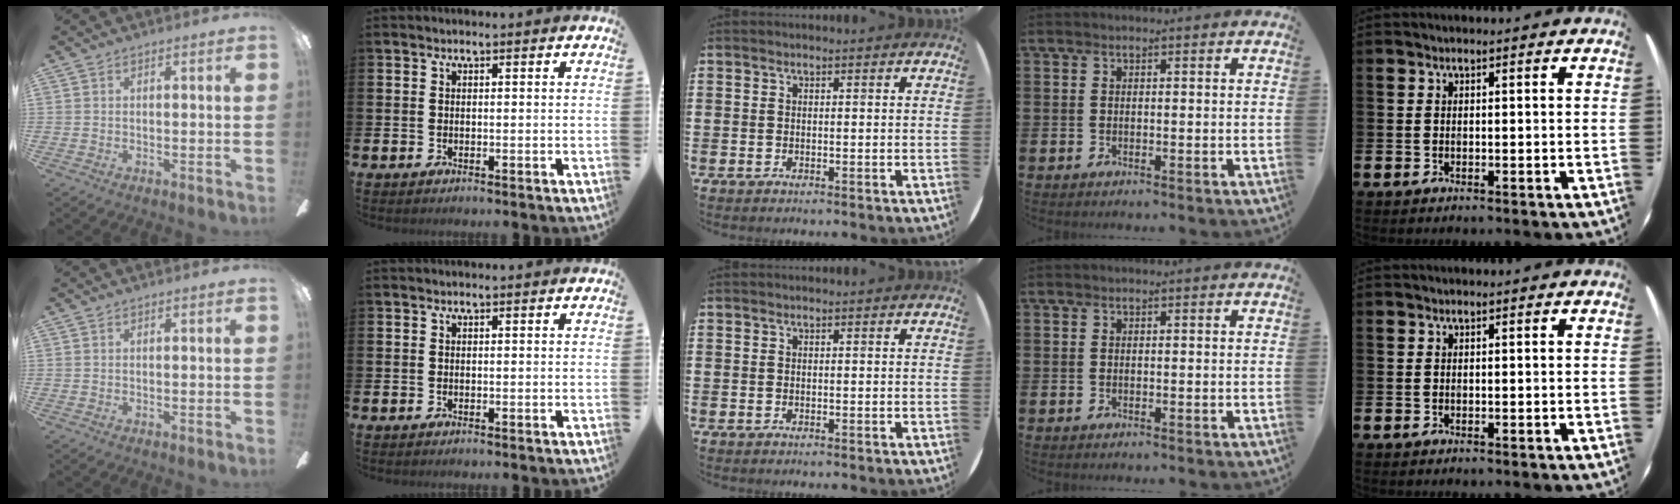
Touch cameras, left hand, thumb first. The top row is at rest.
{}